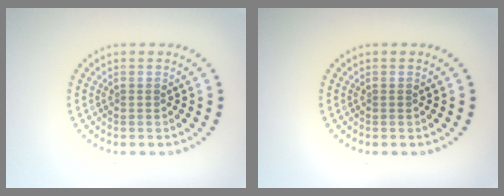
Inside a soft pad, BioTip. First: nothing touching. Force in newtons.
{"total": 0.0}